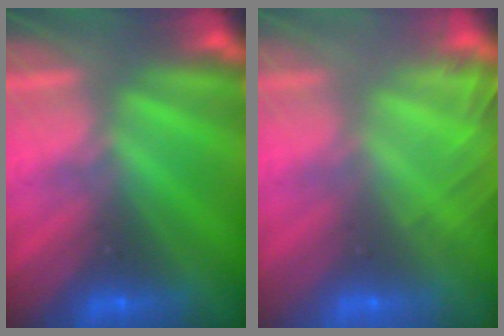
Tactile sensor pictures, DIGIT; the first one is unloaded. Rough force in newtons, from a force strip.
{"total": 5.6}